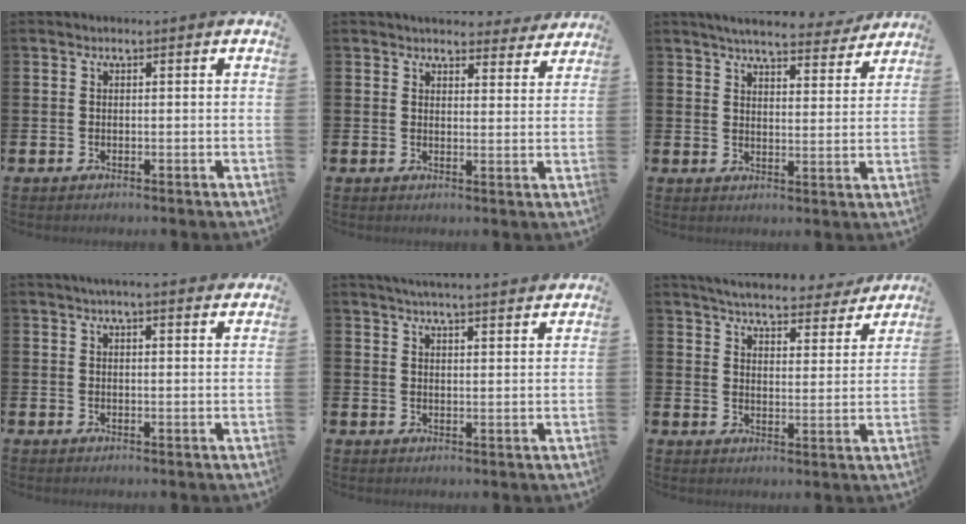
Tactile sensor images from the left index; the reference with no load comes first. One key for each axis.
{"total": 4.4, "fx": 4.2, "fy": 1.2, "fz": 0.4, "tx": -0.004, "ty": -0.026, "tz": 0.073}
{"total": 5.8, "fx": 5.5, "fy": 0.9, "fz": 1.7, "tx": -0.034, "ty": -0.033, "tz": 0.093}
{"total": 3.3, "fx": 3.2, "fy": 0.0, "fz": 0.9, "tx": -0.017, "ty": -0.013, "tz": 0.056}
{"total": 4.6, "fx": 4.5, "fy": -0.6, "fz": 0.8, "tx": -0.026, "ty": -0.023, "tz": 0.079}
{"total": 5.5, "fx": 5.3, "fy": 0.8, "fz": 1.3, "tx": -0.037, "ty": -0.039, "tz": 0.089}